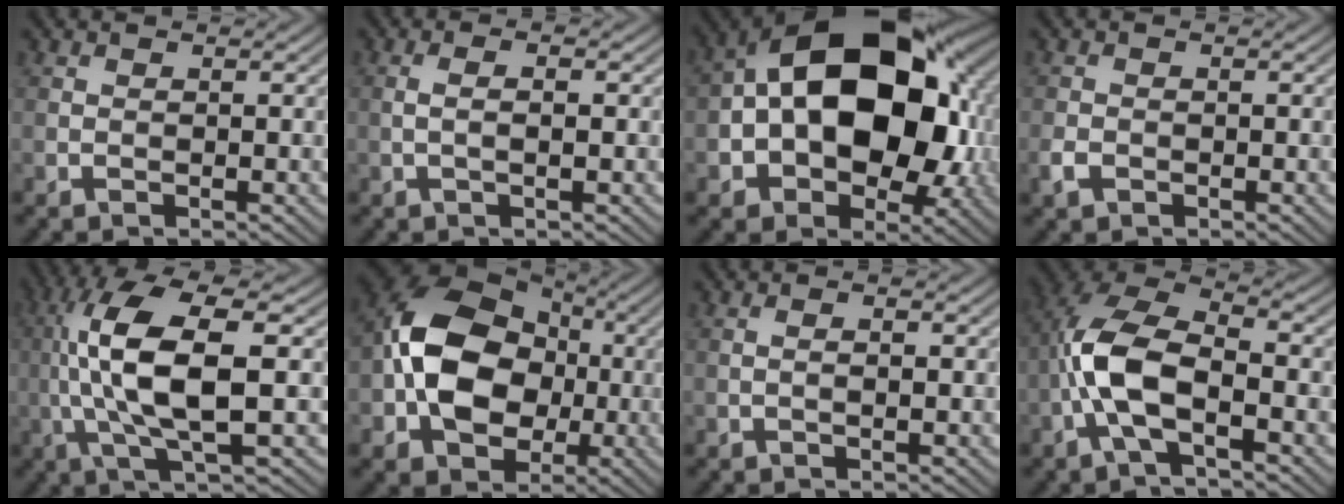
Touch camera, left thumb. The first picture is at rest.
{"total": 2.0, "force": [-0.2, 0.4, 2.0], "torque": [-0.036, 0.002, -0.005]}
{"total": 19.0, "force": [1.3, 12.5, 14.3], "torque": [-0.228, -0.001, 0.023]}
{"total": 1.8, "force": [-0.9, 1.2, 0.9], "torque": [-0.021, -0.003, -0.022]}
{"total": 12.0, "force": [0.5, 3.2, 11.5], "torque": [-0.236, 0.019, 0.006]}
{"total": 13.7, "force": [-1.0, 10.3, 8.9], "torque": [-0.179, 0.011, -0.032]}
{"total": 1.3, "force": [-0.1, 0.3, 1.2], "torque": [-0.013, -0.007, -0.003]}
{"total": 8.9, "force": [-2.3, 4.0, 7.6], "torque": [-0.173, 0.014, -0.054]}